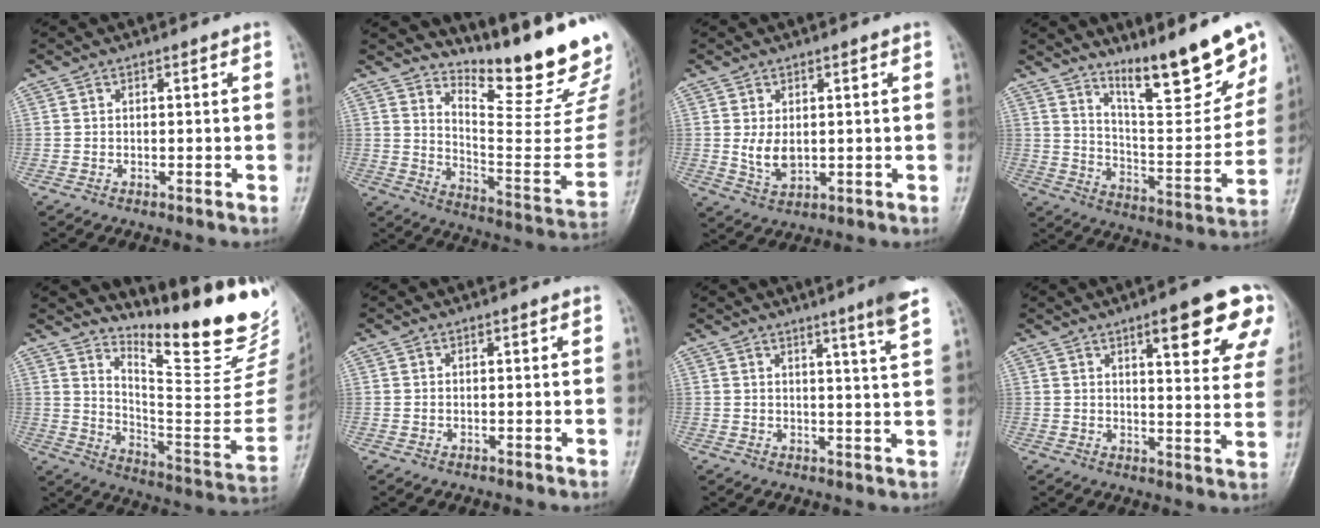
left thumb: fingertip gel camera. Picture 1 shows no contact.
{"total": 22.2, "force": [18.2, 4.4, 11.9], "torque": [-0.141, -0.162, 0.260]}
{"total": 4.5, "force": [0.5, 2.8, 3.5], "torque": [-0.054, -0.014, 0.018]}
{"total": 17.4, "force": [12.7, 3.5, 11.3], "torque": [-0.132, -0.087, 0.213]}
{"total": 24.4, "force": [19.4, 5.7, 13.7], "torque": [-0.162, -0.165, 0.272]}
{"total": 0.0}
{"total": 6.8, "force": [4.7, -0.5, 4.9], "torque": [-0.066, -0.027, 0.058]}
{"total": 15.9, "force": [8.6, 3.9, 12.8], "torque": [-0.133, -0.035, 0.108]}